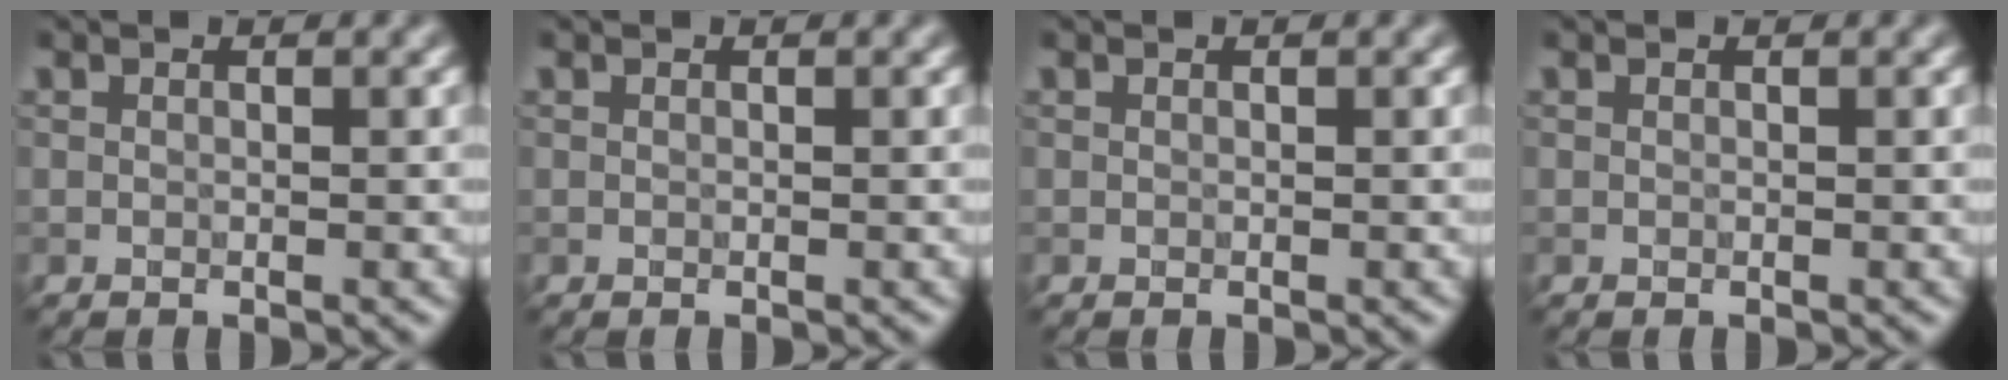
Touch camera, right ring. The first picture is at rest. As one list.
[{"total": 0.0}, {"total": 0.0}, {"total": 0.0}]